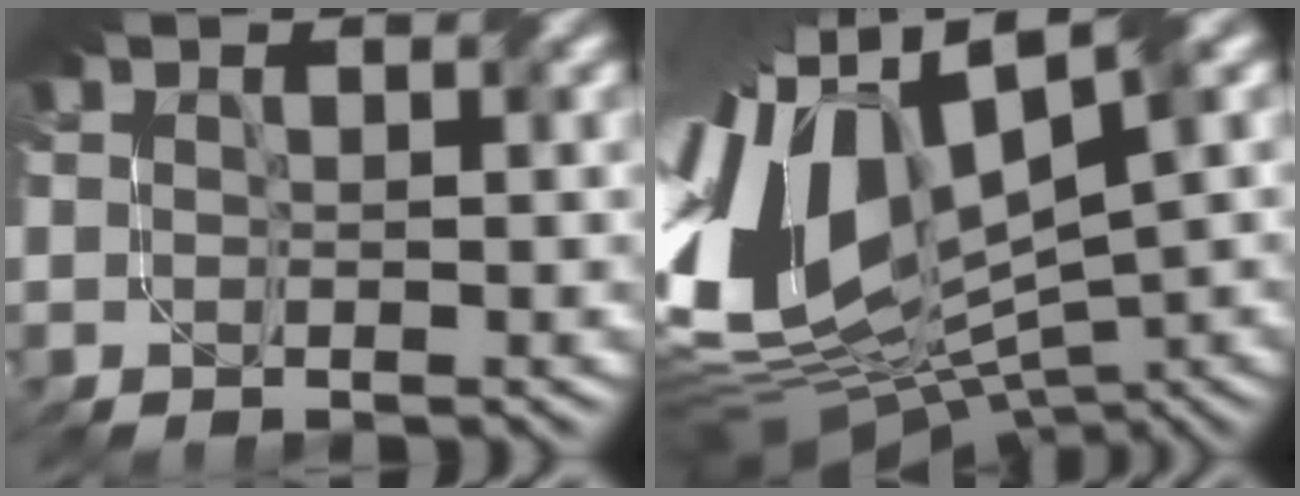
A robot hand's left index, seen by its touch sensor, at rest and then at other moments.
{"total": 13.9, "force": [1.6, 7.4, 11.7], "torque": [-0.257, 0.017, 0.033]}